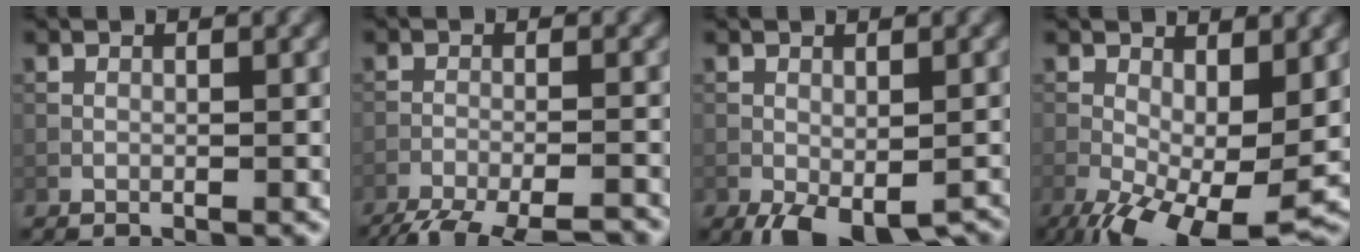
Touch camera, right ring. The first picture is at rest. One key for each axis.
{"total": 11.3, "fx": -10.3, "fy": 2.4, "fz": 4.0, "tx": -0.058, "ty": -0.015, "tz": -0.139}
{"total": 5.7, "fx": -2.7, "fy": 3.0, "fz": 4.1, "tx": -0.061, "ty": -0.020, "tz": -0.024}
{"total": 9.7, "fx": -2.6, "fy": 4.2, "fz": 8.3, "tx": -0.162, "ty": -0.017, "tz": -0.035}